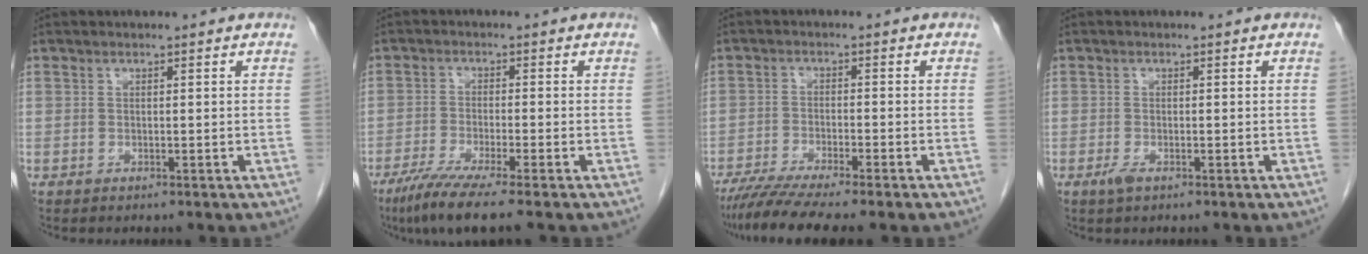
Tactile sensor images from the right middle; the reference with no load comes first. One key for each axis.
{"total": 7.3, "fx": -5.3, "fy": -0.5, "fz": 4.9, "tx": -0.084, "ty": -0.022, "tz": -0.094}
{"total": 7.8, "fx": -6.3, "fy": -0.4, "fz": 4.5, "tx": -0.067, "ty": -0.019, "tz": -0.103}
{"total": 1.4, "fx": -0.8, "fy": 0.4, "fz": 1.1, "tx": -0.024, "ty": -0.002, "tz": -0.013}